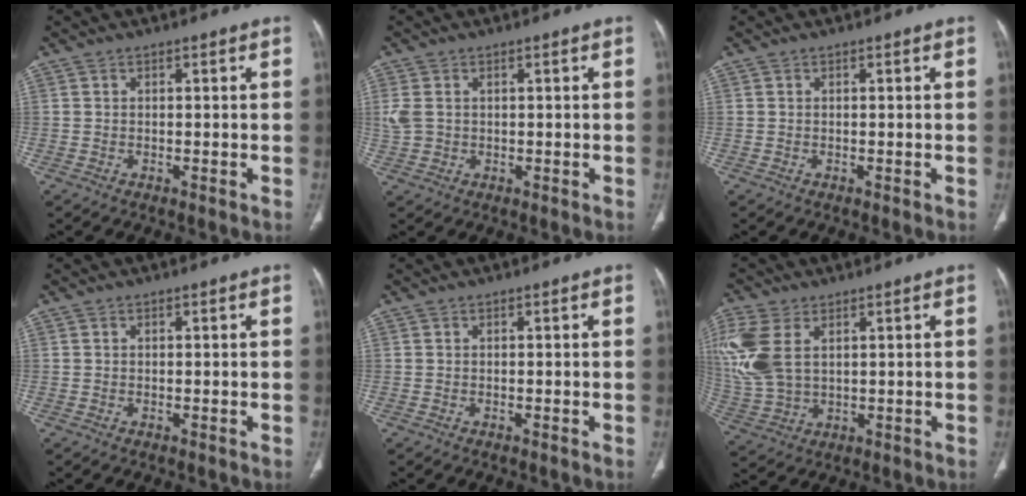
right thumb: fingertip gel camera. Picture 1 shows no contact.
{"total": 3.7, "force": [0.5, 2.7, 2.4], "torque": [-0.071, 0.006, 0.015]}
{"total": 0.0}
{"total": 0.0}
{"total": 0.0}
{"total": 13.5, "force": [4.1, 8.3, 9.9], "torque": [-0.249, -0.003, 0.092]}